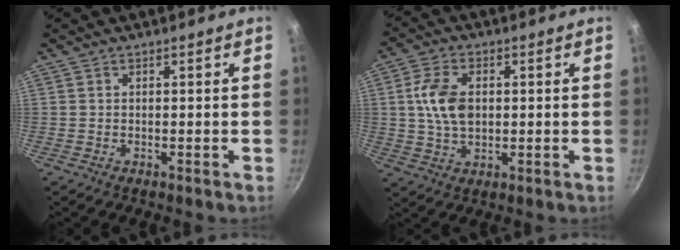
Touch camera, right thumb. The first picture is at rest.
{"total": 8.8, "force": [0.9, 5.5, 6.8], "torque": [-0.123, 0.005, 0.013]}